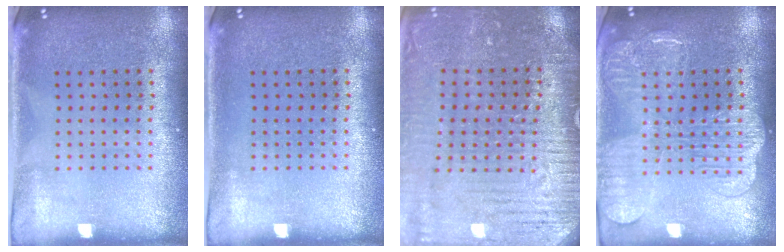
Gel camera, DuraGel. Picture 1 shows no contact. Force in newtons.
{"total": 0.0}
{"total": 3.3, "press": 3.3, "slide": 0.2}
{"total": 2.8, "press": 2.8, "slide": 0.6}